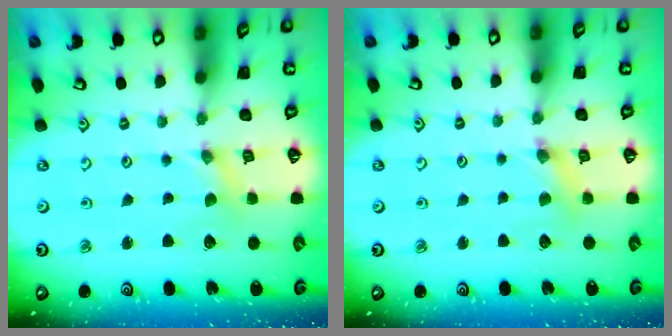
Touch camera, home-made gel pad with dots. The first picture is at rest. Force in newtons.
{"total": 4.4, "press": 4.4, "slide": 0.4}